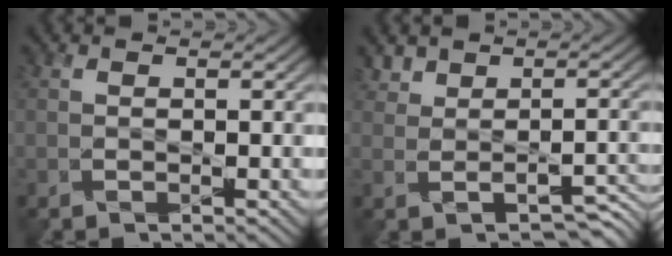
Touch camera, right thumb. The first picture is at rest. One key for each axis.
{"total": 3.2, "fx": 1.1, "fy": 2.5, "fz": 1.6, "tx": -0.021, "ty": -0.013, "tz": 0.027}